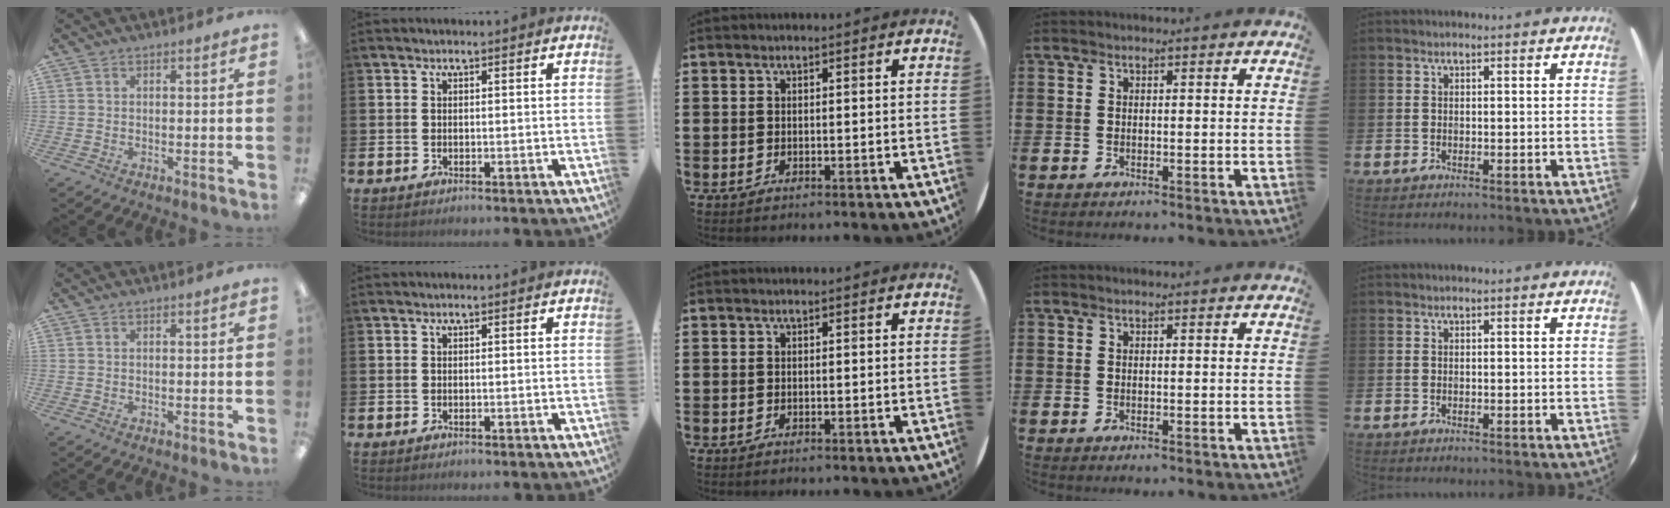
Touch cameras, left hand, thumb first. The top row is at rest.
{}